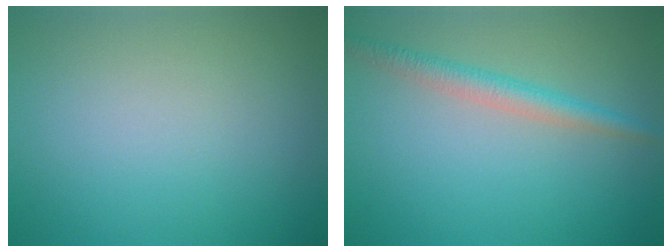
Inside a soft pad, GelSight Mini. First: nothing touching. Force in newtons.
{"total": 2.8, "press": 2.8, "slide": 0.1}